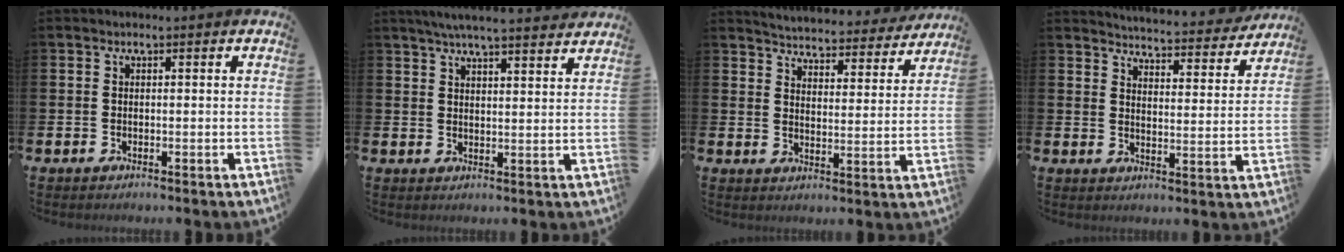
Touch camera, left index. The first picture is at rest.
{"total": 5.4, "force": [5.1, -0.1, 1.6], "torque": [-0.041, -0.019, 0.092]}
{"total": 4.7, "force": [4.7, 0.5, 0.4], "torque": [-0.027, -0.040, 0.077]}
{"total": 5.0, "force": [5.0, 0.3, 0.4], "torque": [-0.027, -0.040, 0.084]}